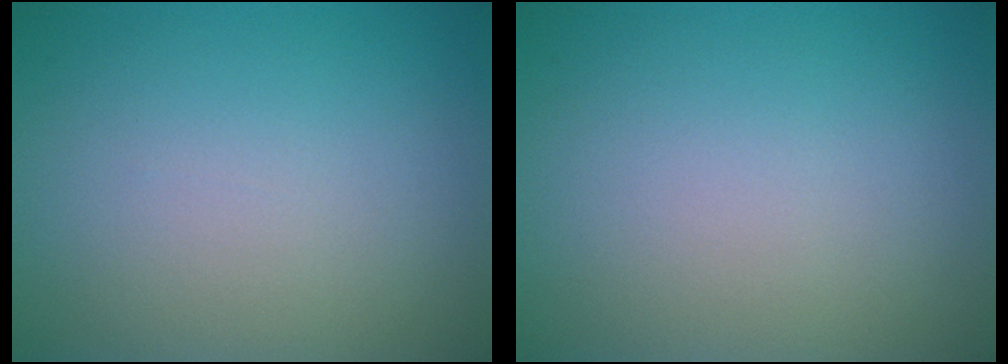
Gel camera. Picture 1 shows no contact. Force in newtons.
{"total": 0.0}